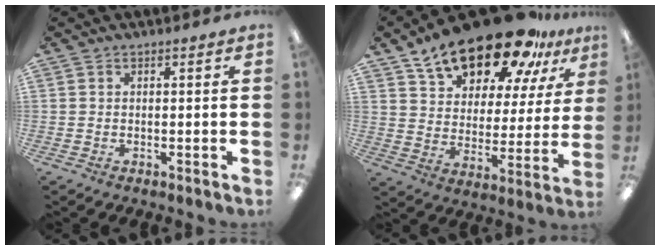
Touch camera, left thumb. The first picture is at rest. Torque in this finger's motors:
{"motor_torque": [0.47, 1.05, 1.32, -1.45, 0.31]}